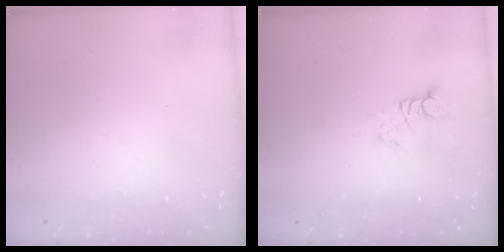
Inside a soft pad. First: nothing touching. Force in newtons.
{"total": 3.0, "press": 3.0, "slide": 0.3}